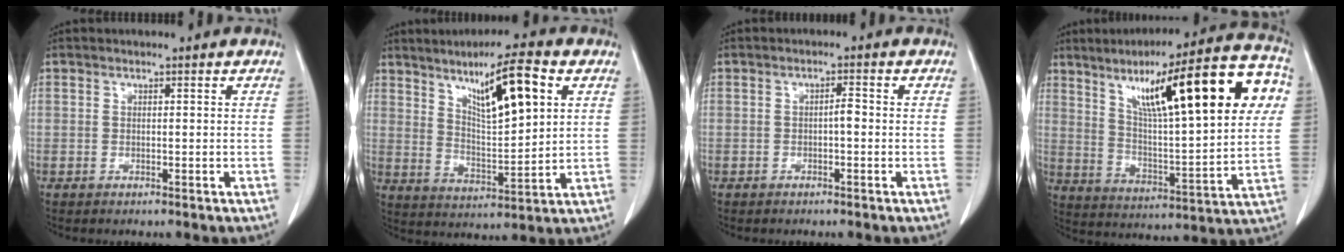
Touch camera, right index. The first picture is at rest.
{"total": 11.9, "force": [5.6, 1.6, 10.4], "torque": [-0.175, 0.004, 0.099]}
{"total": 1.4, "force": [-0.3, 0.3, 1.3], "torque": [-0.019, 0.004, -0.005]}
{"total": 25.6, "force": [9.6, 4.1, 23.4], "torque": [-0.349, 0.044, 0.146]}